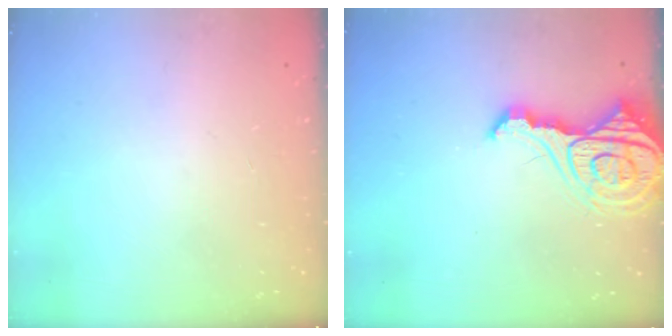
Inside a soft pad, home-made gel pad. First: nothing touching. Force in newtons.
{"total": 13.6, "press": 13.5, "slide": 1.3}